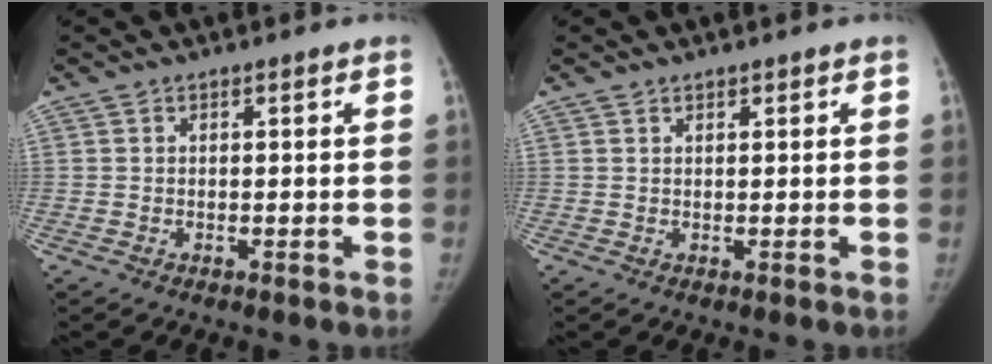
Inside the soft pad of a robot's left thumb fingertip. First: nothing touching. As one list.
[{"total": 0.6, "force": [0.5, 0.2, 0.1], "torque": [0.003, -0.004, 0.008]}]